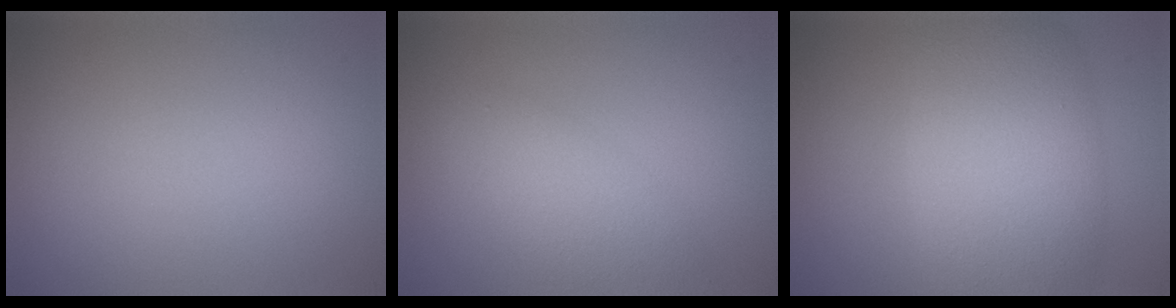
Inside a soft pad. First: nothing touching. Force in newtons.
{"total": 4.0, "press": 4.0, "slide": 0.0}
{"total": 8.8, "press": 8.8, "slide": 0.5}